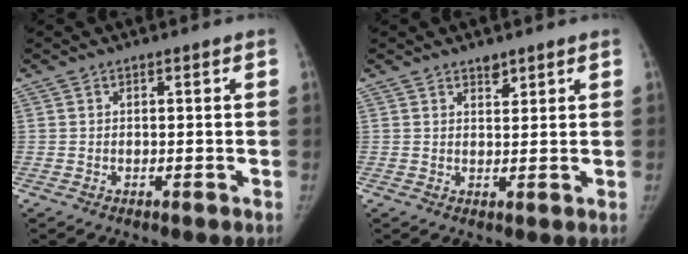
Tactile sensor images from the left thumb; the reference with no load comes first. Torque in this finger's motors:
{"motor_torque": [0.17, 0.08, 0.65, -0.50, 0.08]}